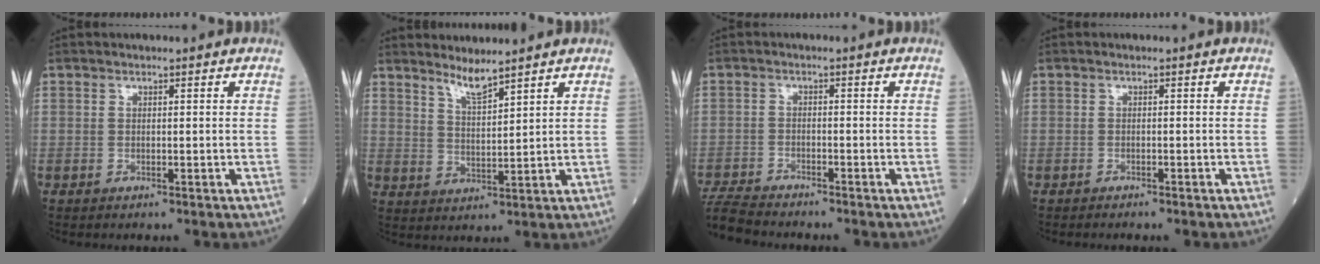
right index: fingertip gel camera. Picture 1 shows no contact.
{"total": 3.9, "force": [3.5, -0.2, 1.8], "torque": [-0.037, -0.014, 0.071]}
{"total": 7.7, "force": [-7.4, 0.7, 2.1], "torque": [-0.047, -0.013, -0.133]}
{"total": 2.4, "force": [-2.0, 0.6, 1.1], "torque": [-0.023, -0.006, -0.020]}